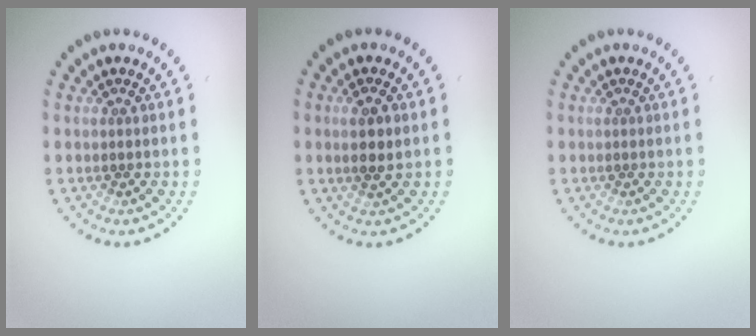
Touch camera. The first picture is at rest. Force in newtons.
{"total": 2.0, "press": 1.9, "slide": 0.5}
{"total": 0.0}